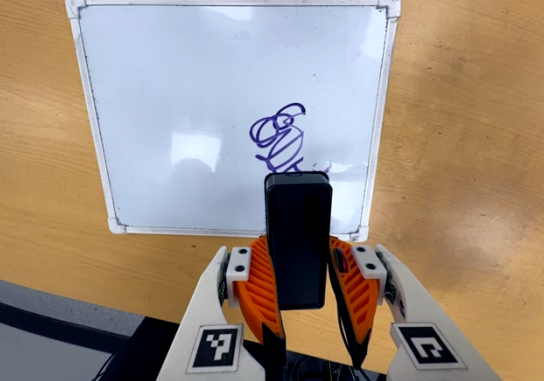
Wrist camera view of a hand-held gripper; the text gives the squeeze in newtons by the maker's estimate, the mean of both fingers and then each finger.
{"total": 7.4, "left": 6.0, "right": 8.8}